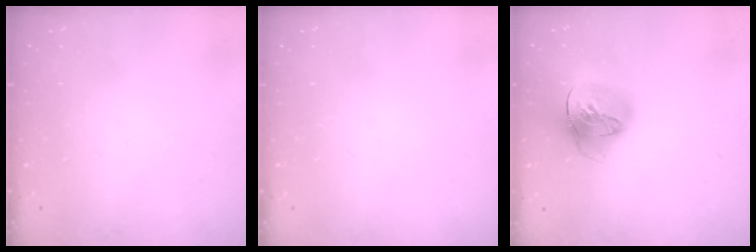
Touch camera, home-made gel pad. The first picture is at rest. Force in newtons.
{"total": 0.0}
{"total": 20.1, "press": 20.0, "slide": 2.1}